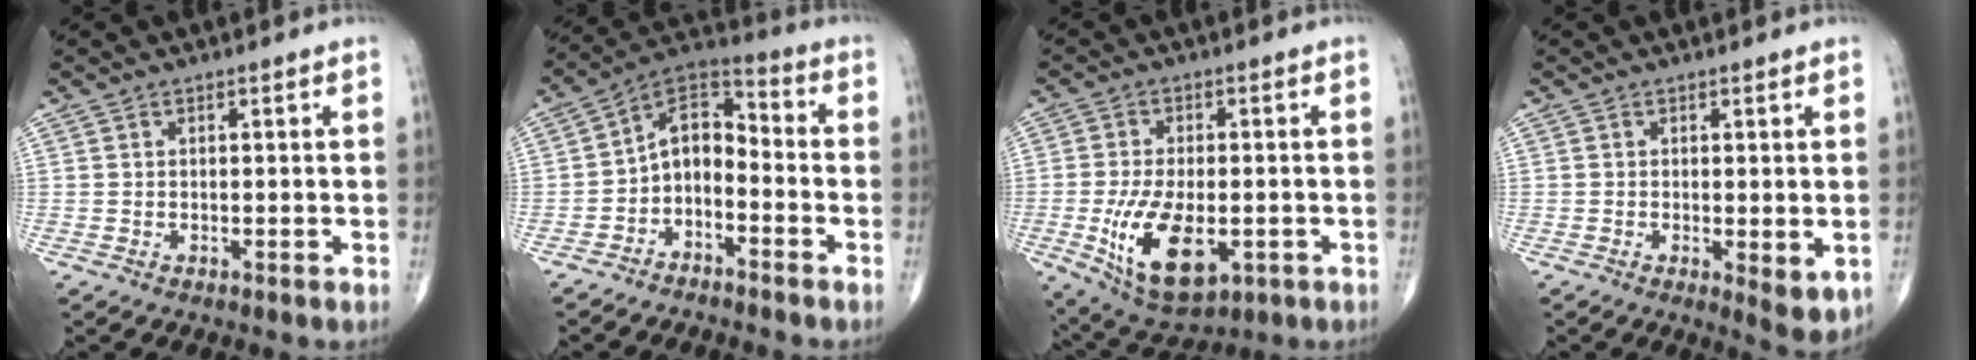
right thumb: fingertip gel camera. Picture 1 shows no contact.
{"total": 9.4, "force": [-3.6, 5.9, 6.3], "torque": [-0.087, 0.070, -0.078]}
{"total": 14.2, "force": [-3.6, 7.3, 11.6], "torque": [-0.200, -0.008, -0.044]}
{"total": 4.9, "force": [-0.8, 1.8, 4.5], "torque": [-0.064, -0.016, -0.009]}